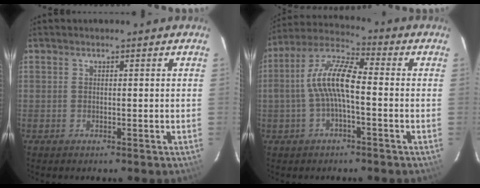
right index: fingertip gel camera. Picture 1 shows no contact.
{"total": 9.8, "force": [-1.2, 3.0, 9.3], "torque": [-0.195, 0.018, -0.025]}